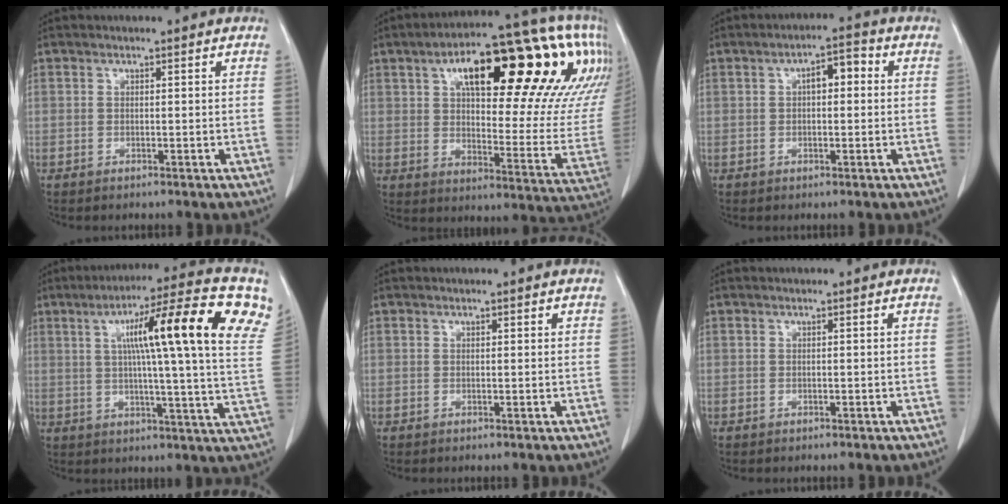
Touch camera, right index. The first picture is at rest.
{"total": 31.6, "force": [14.6, 8.3, 26.8], "torque": [-0.302, 0.056, 0.214]}
{"total": 4.4, "force": [0.8, 1.8, 3.9], "torque": [-0.060, 0.023, 0.008]}
{"total": 21.1, "force": [7.9, 0.7, 19.5], "torque": [-0.264, 0.028, 0.103]}
{"total": 0.5, "force": [0.4, 0.3, 0.2], "torque": [0.001, -0.001, 0.003]}
{"total": 0.0}